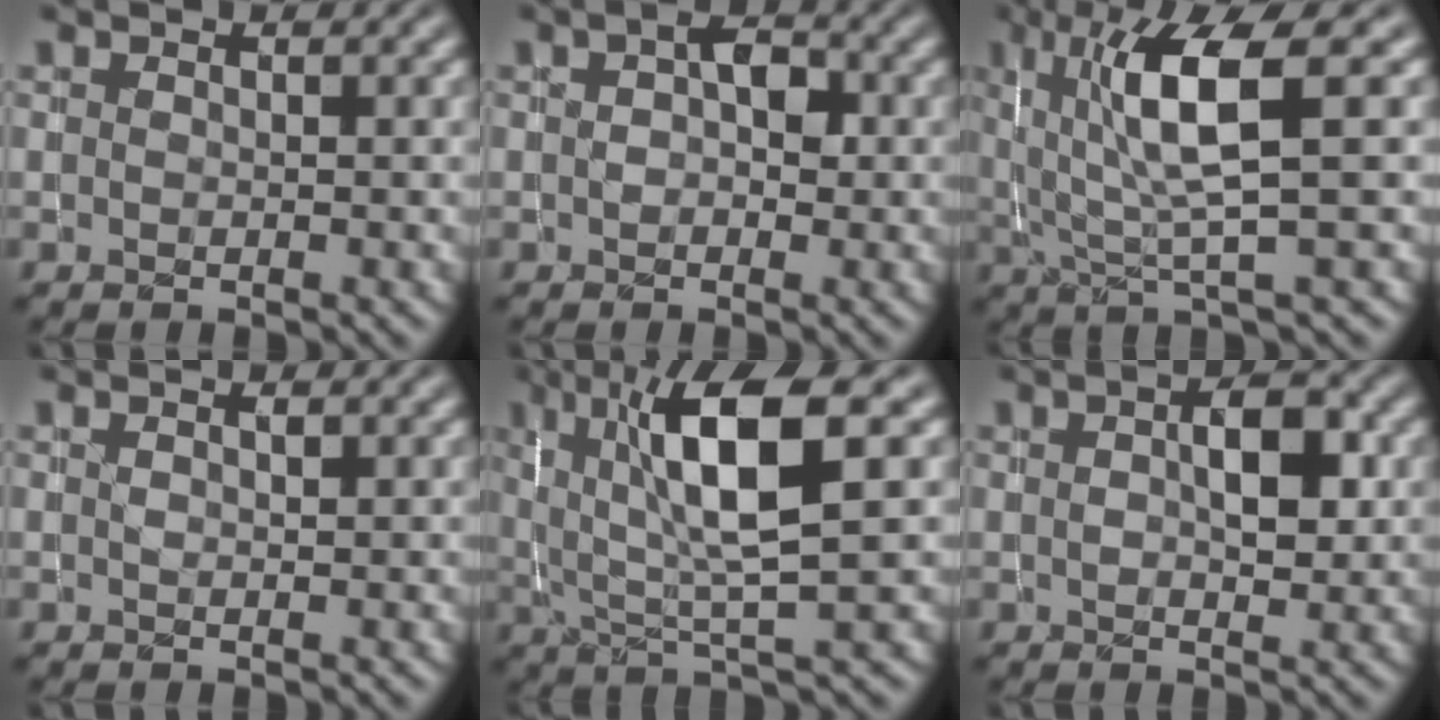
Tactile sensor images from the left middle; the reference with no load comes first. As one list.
[{"total": 2.7, "force": [0.2, 1.8, 2.0], "torque": [-0.030, 0.005, 0.002]}, {"total": 7.0, "force": [1.4, 1.1, 6.8], "torque": [-0.128, -0.002, 0.026]}, {"total": 0.6, "force": [0.2, 0.3, 0.5], "torque": [-0.009, -0.003, 0.005]}, {"total": 8.7, "force": [2.0, 1.7, 8.3], "torque": [-0.144, 0.002, 0.037]}, {"total": 4.4, "force": [0.9, 2.1, 3.7], "torque": [-0.060, 0.006, 0.014]}]